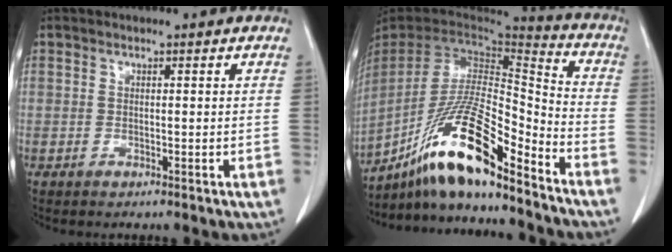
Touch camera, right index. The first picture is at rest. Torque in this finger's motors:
{"motor_torque": [1.10, -1.04, 0.66, 0.21]}